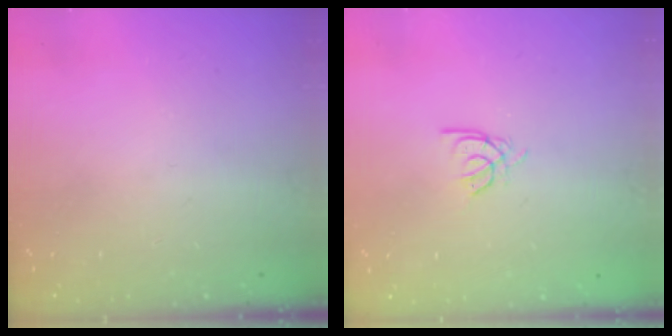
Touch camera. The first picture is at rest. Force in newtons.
{"total": 2.4, "press": 2.4, "slide": 0.4}